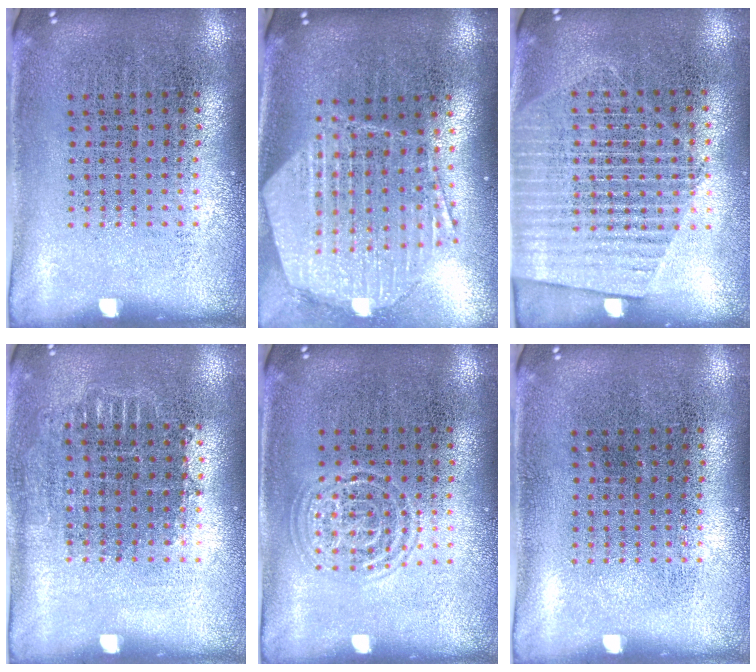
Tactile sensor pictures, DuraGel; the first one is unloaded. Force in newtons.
{"total": 2.2, "press": 1.9, "slide": 1.1}
{"total": 1.7, "press": 1.5, "slide": 0.8}
{"total": 0.7, "press": 0.7, "slide": 0.4}
{"total": 1.4, "press": 1.3, "slide": 0.3}
{"total": 0.0}